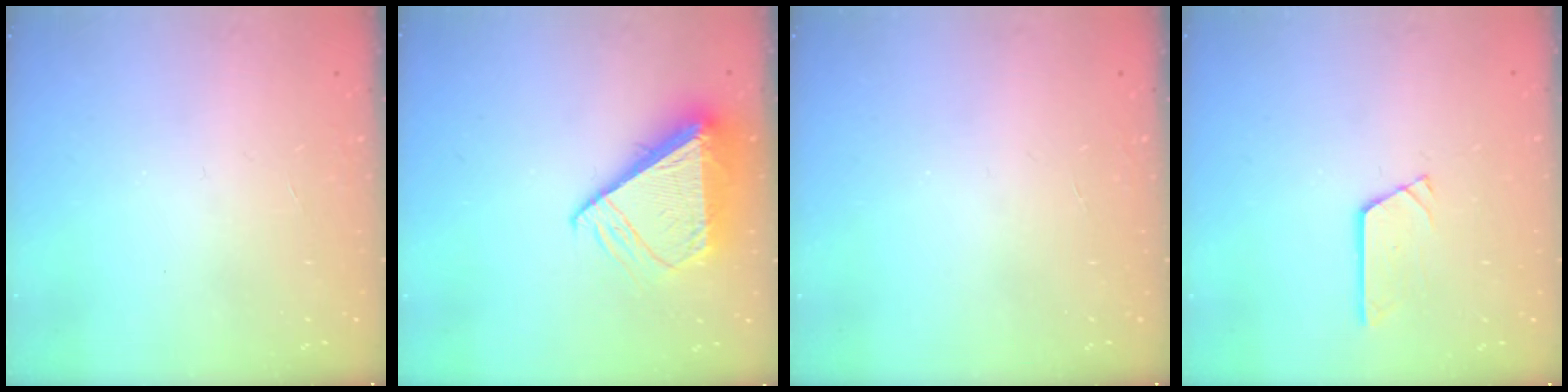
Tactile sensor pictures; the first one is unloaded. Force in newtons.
{"total": 9.8, "press": 9.7, "slide": 1.1}
{"total": 0.0}
{"total": 2.8, "press": 2.8, "slide": 0.2}